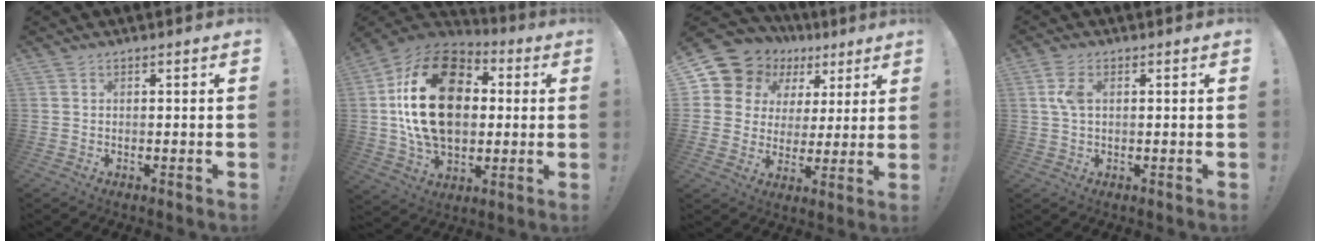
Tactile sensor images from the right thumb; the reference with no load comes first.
{"total": 27.0, "force": [3.6, 18.0, 19.8], "torque": [-0.369, 0.006, 0.065]}
{"total": 11.6, "force": [6.8, 8.7, 3.6], "torque": [-0.067, -0.052, 0.136]}
{"total": 4.6, "force": [0.9, 2.5, 3.7], "torque": [-0.080, 0.005, 0.015]}